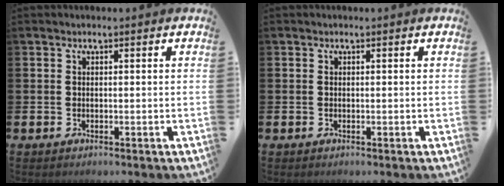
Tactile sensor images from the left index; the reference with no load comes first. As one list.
[{"total": 0.0}]